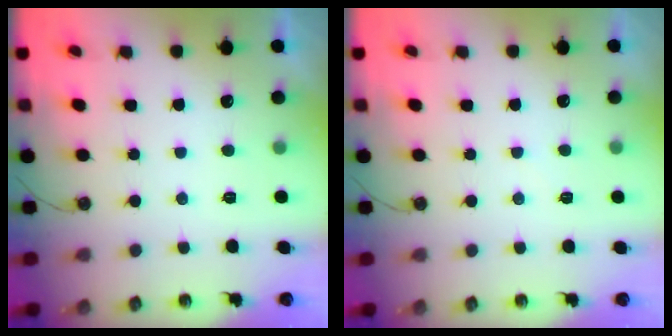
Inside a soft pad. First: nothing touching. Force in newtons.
{"total": 4.6, "press": 4.6, "slide": 0.6}